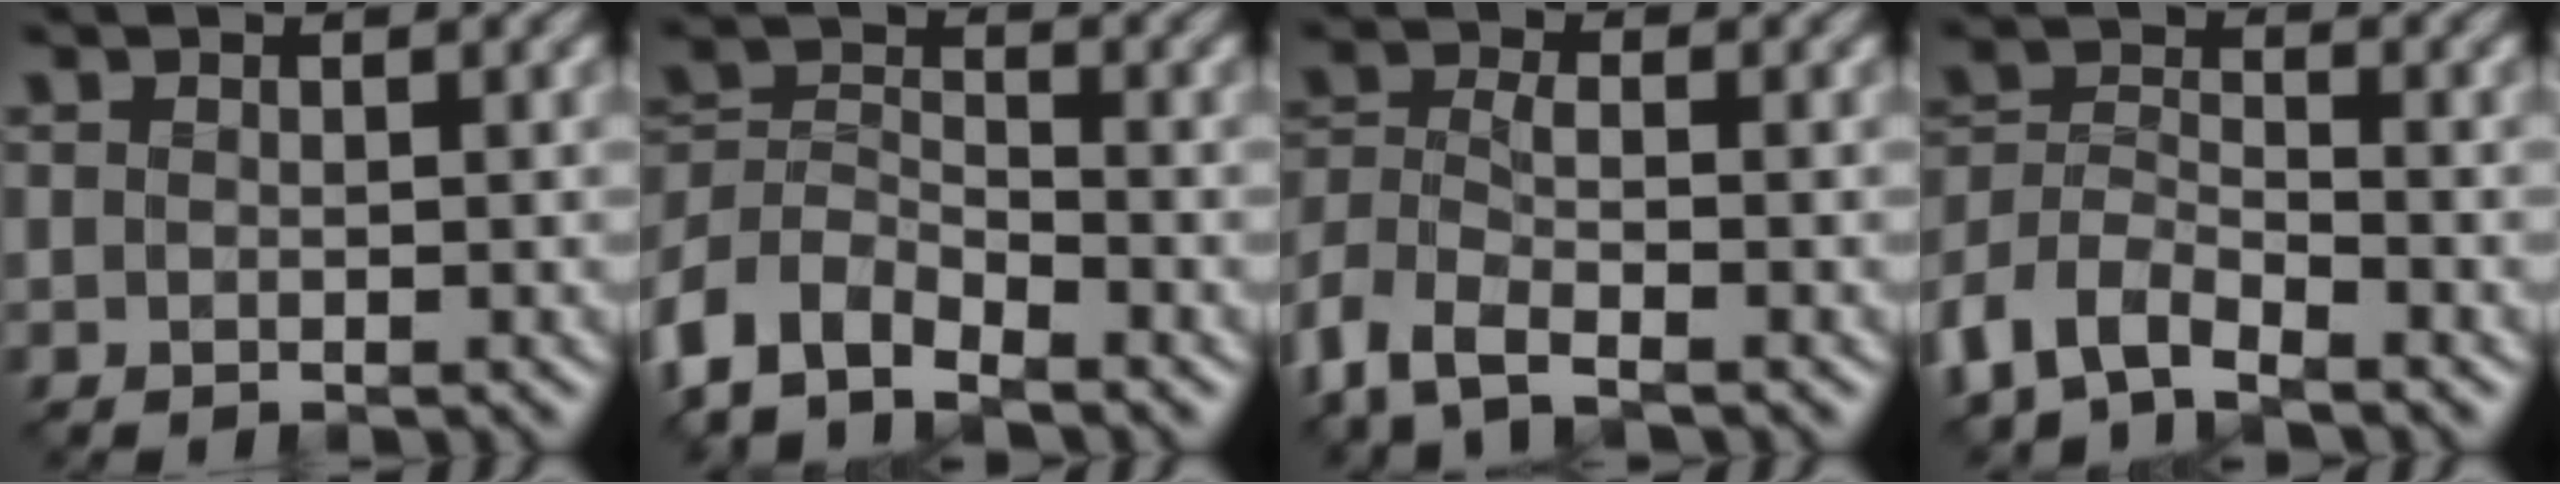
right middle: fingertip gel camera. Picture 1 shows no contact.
{"total": 6.3, "force": [-4.8, 2.8, 2.9], "torque": [-0.057, -0.004, -0.108]}
{"total": 4.9, "force": [-3.4, 1.8, 3.0], "torque": [-0.074, -0.008, -0.080]}
{"total": 5.2, "force": [-4.1, 2.2, 2.3], "torque": [-0.050, -0.003, -0.091]}